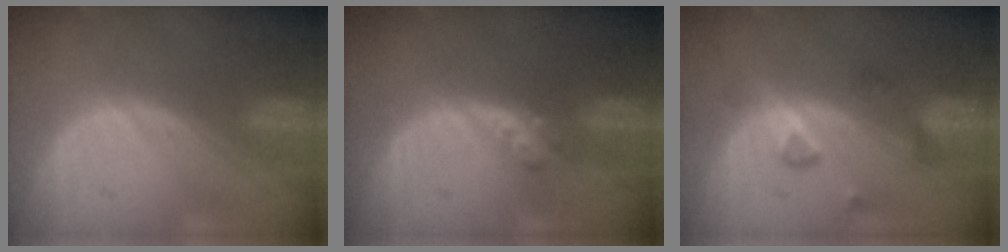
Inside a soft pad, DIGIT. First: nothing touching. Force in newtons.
{"total": 2.7, "press": 2.3, "slide": 1.3}
{"total": 4.1, "press": 4.0, "slide": 0.9}